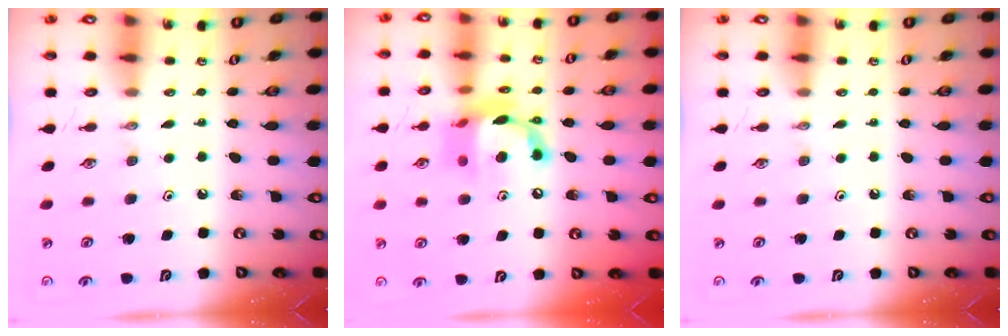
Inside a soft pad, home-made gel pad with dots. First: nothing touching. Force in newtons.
{"total": 15.5, "press": 15.5, "slide": 1.5}
{"total": 0.0}